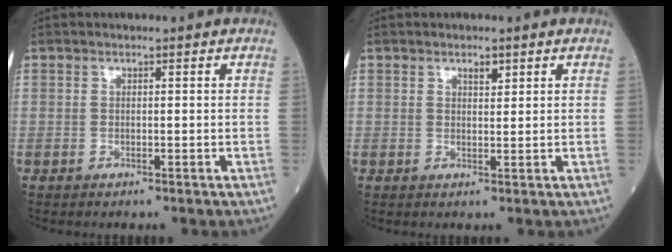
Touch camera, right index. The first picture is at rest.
{"total": 1.6, "force": [1.1, 0.6, 1.0], "torque": [-0.015, -0.002, 0.017]}